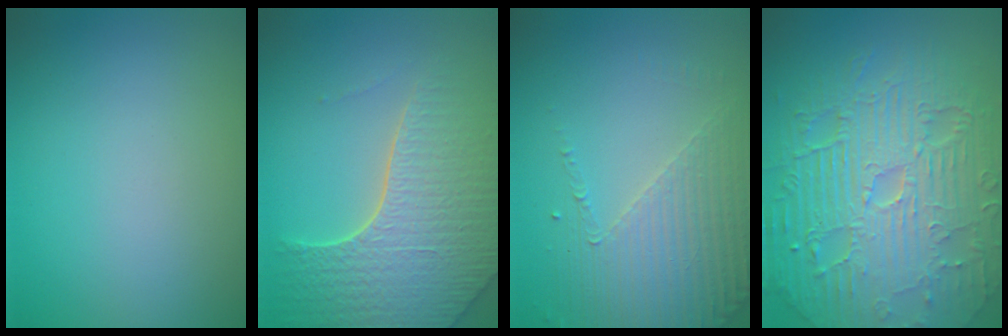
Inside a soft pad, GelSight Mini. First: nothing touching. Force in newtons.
{"total": 7.6, "press": 5.8, "slide": 4.9}
{"total": 4.3, "press": 3.2, "slide": 2.9}
{"total": 11.4, "press": 7.4, "slide": 8.8}